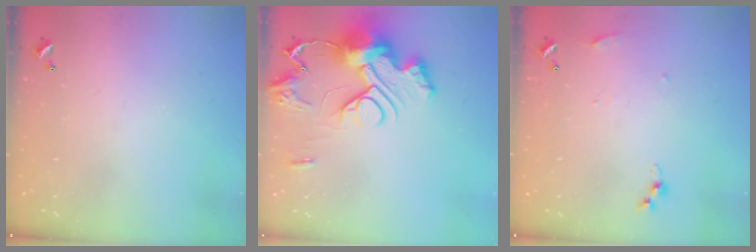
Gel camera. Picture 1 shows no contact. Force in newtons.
{"total": 18.2, "press": 18.1, "slide": 0.9}
{"total": 3.8, "press": 3.8, "slide": 0.5}